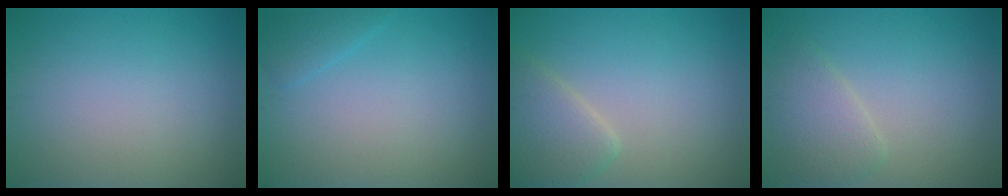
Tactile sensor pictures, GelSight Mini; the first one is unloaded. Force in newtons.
{"total": 1.3, "press": 1.3, "slide": 0.1}
{"total": 3.4, "press": 3.4, "slide": 0.2}
{"total": 2.9, "press": 2.8, "slide": 0.4}